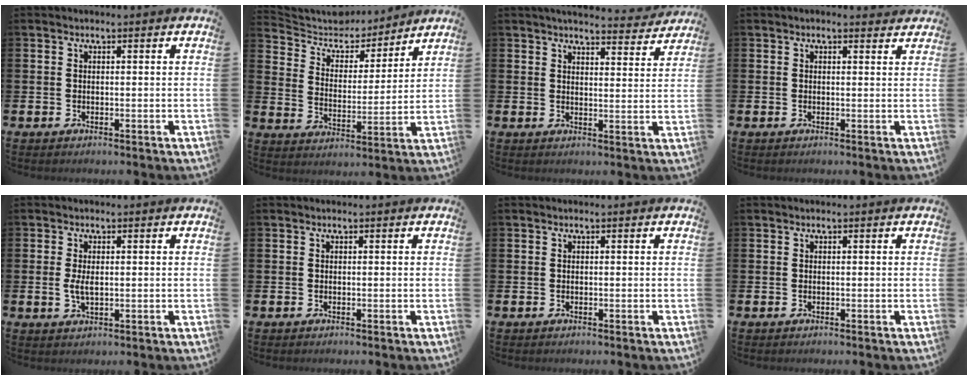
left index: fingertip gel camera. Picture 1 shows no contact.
{"total": 5.6, "force": [5.2, 2.1, 0.5], "torque": [-0.047, -0.043, 0.087]}
{"total": 4.5, "force": [4.5, 0.4, 0.6], "torque": [-0.013, -0.032, 0.077]}
{"total": 0.8, "force": [0.7, 0.2, 0.2], "torque": [-0.002, 0.001, 0.012]}
{"total": 2.4, "force": [-0.5, 1.0, 2.1], "torque": [-0.027, 0.001, -0.014]}
{"total": 0.0}
{"total": 0.0}
{"total": 0.0}